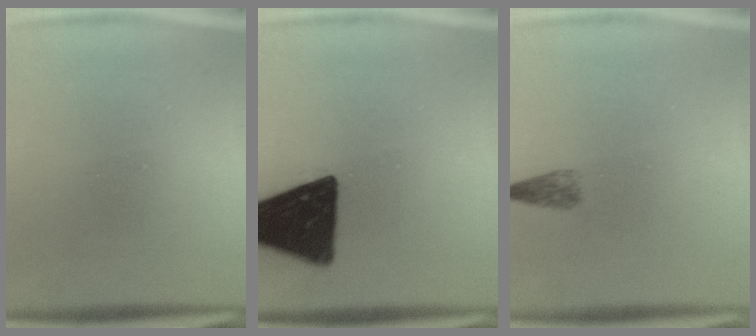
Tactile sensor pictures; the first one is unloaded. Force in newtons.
{"total": 18.5}
{"total": 1.4}